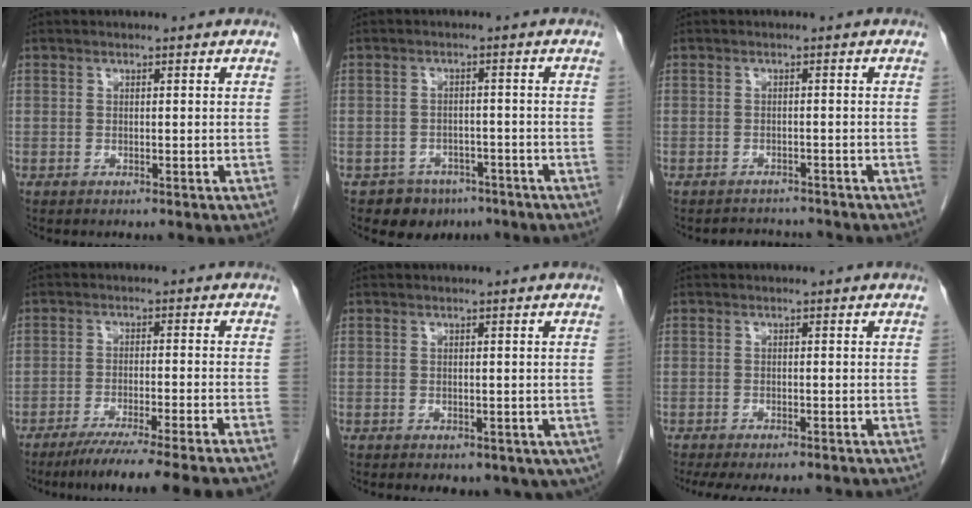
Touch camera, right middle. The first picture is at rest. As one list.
[{"total": 5.2, "force": [-3.7, 3.7, 0.7], "torque": [-0.004, 0.013, -0.047]}, {"total": 3.4, "force": [-3.3, 0.9, -0.2], "torque": [0.005, -0.002, -0.048]}, {"total": 12.9, "force": [-10.7, -1.1, 7.0], "torque": [-0.086, -0.037, -0.161]}, {"total": 8.8, "force": [-4.3, 5.1, 5.7], "torque": [-0.077, -0.008, -0.049]}, {"total": 10.5, "force": [-9.1, 2.4, 4.6], "torque": [-0.070, -0.010, -0.118]}]